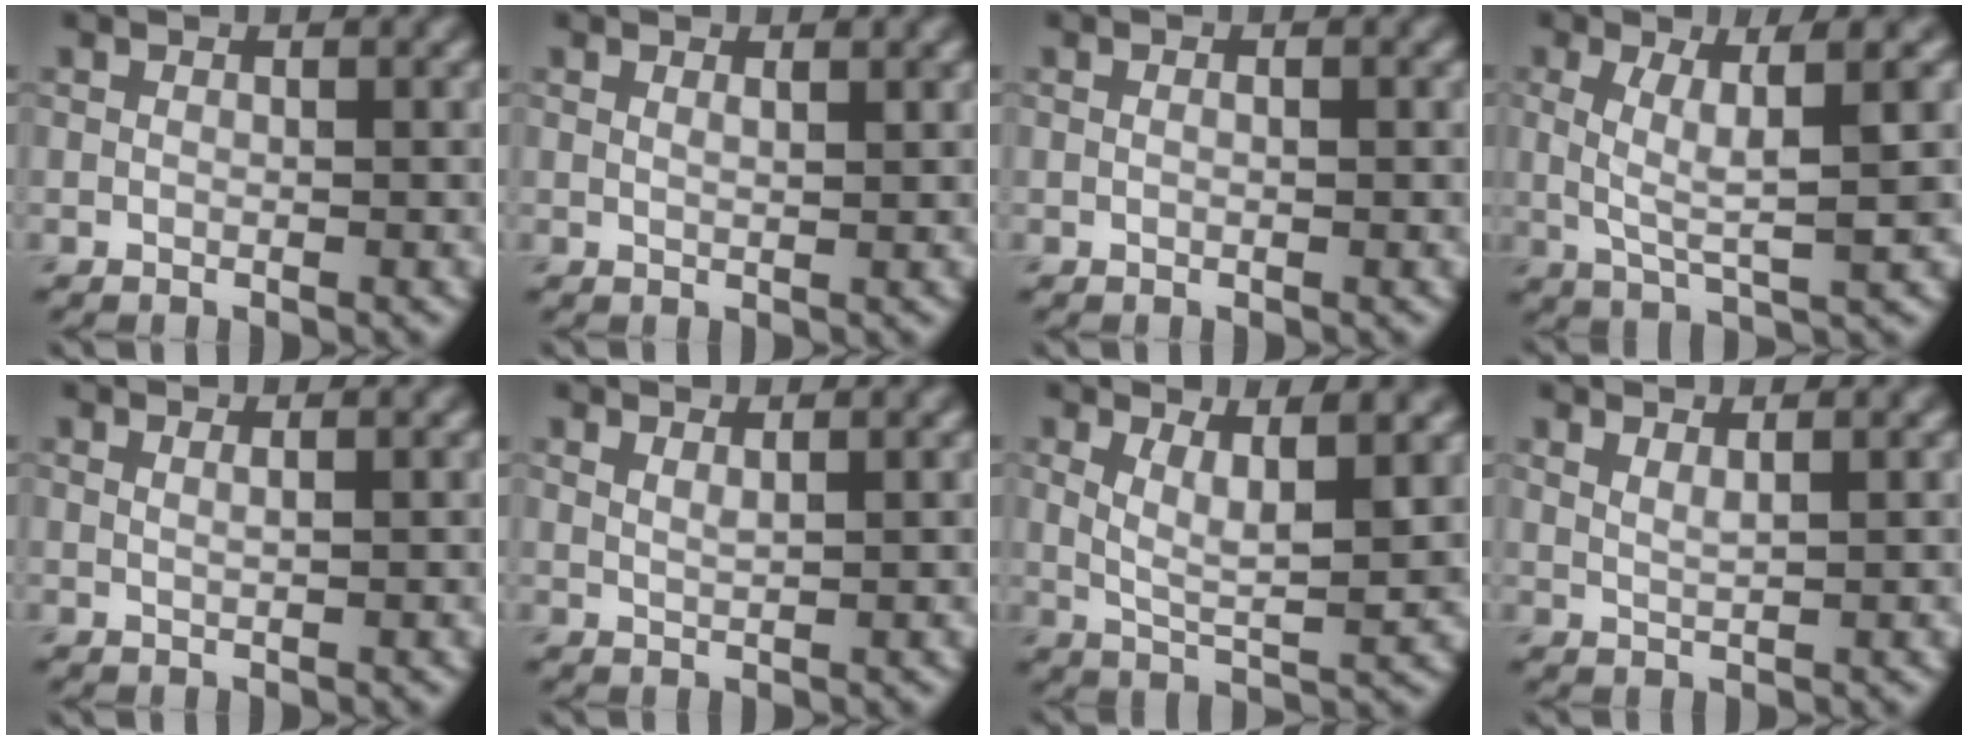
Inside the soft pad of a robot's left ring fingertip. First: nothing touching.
{"total": 1.0, "force": [0.7, 0.3, 0.7], "torque": [-0.008, 0.000, 0.008]}
{"total": 0.9, "force": [0.3, 0.4, 0.8], "torque": [-0.006, -0.008, 0.000]}
{"total": 4.6, "force": [0.9, 0.9, 4.5], "torque": [-0.088, 0.003, 0.017]}
{"total": 1.2, "force": [0.6, 0.5, 0.9], "torque": [-0.007, -0.001, 0.001]}
{"total": 1.2, "force": [0.9, 0.4, 0.7], "torque": [-0.006, -0.002, 0.012]}
{"total": 4.6, "force": [1.9, 1.3, 4.0], "torque": [-0.077, -0.009, 0.036]}
{"total": 1.5, "force": [1.1, 0.5, 0.9], "torque": [-0.007, -0.002, 0.014]}